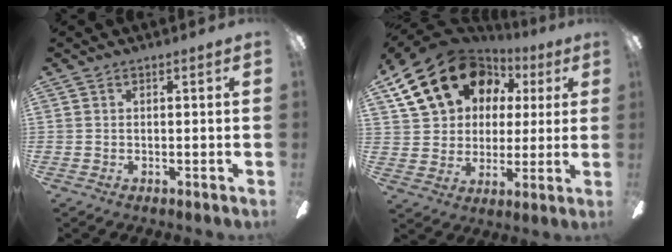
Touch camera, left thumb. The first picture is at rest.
{"total": 21.1, "force": [9.3, 16.0, 10.2], "torque": [-0.190, -0.031, 0.177]}